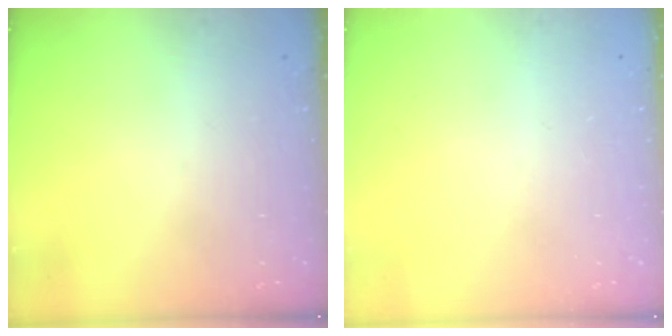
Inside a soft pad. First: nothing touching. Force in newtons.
{"total": 0.0}